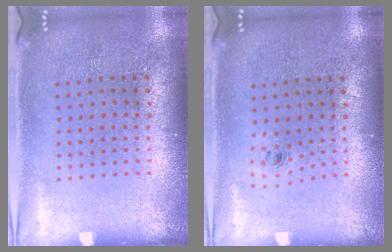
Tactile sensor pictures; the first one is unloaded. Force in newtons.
{"total": 0.5, "press": 0.3, "slide": 0.4}